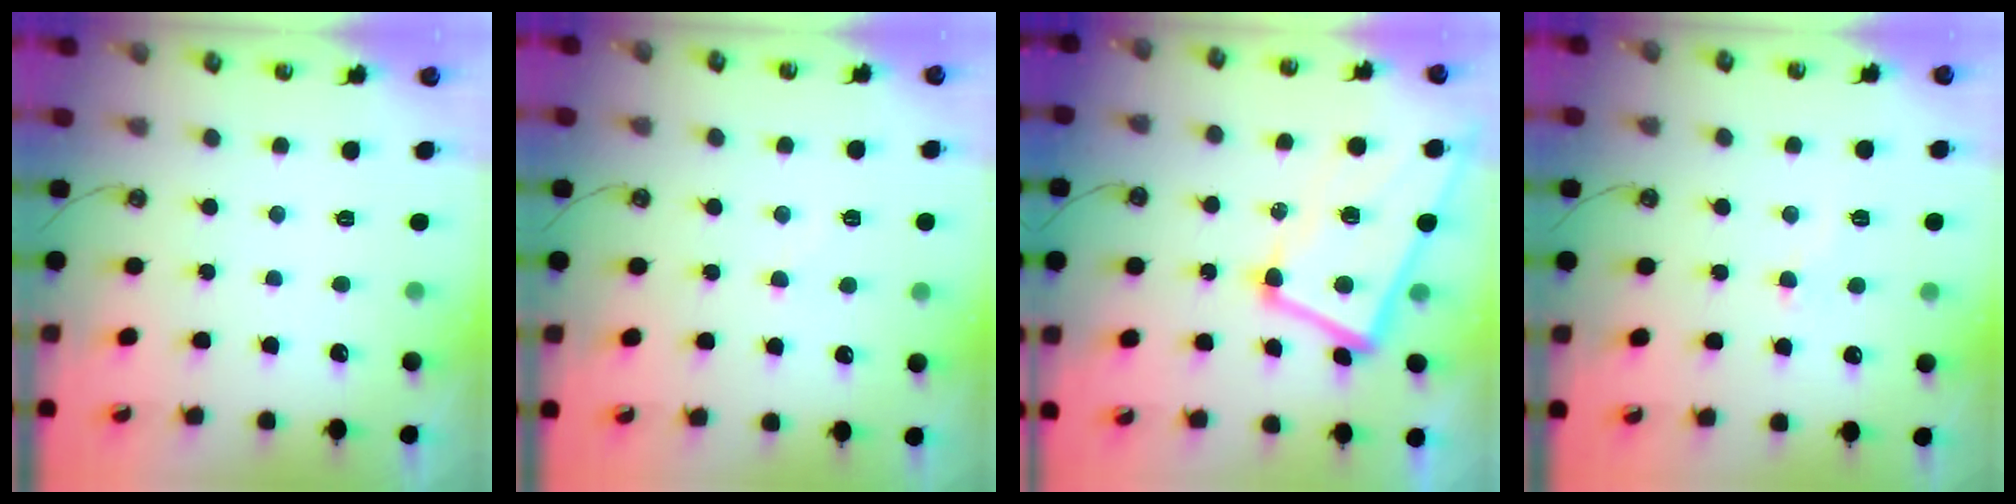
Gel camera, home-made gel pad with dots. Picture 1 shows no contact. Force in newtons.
{"total": 5.9, "press": 5.9, "slide": 0.6}
{"total": 5.5, "press": 5.2, "slide": 1.5}
{"total": 2.6, "press": 2.5, "slide": 0.9}